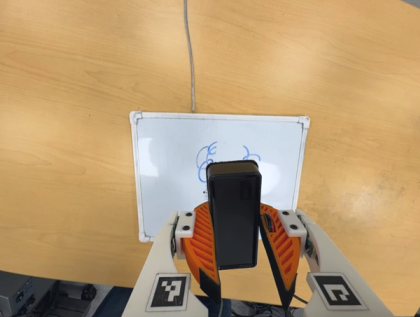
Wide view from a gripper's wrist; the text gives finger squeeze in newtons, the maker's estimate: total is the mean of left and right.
{"total": 7.4, "left": 8.2, "right": 6.6}